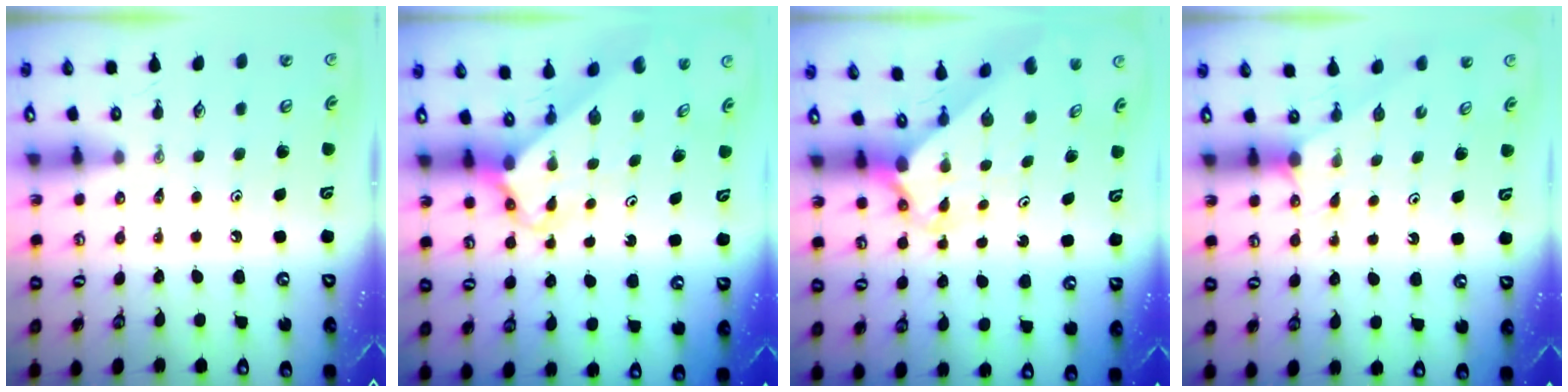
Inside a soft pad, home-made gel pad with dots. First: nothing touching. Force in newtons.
{"total": 2.5, "press": 2.5, "slide": 0.2}
{"total": 2.3, "press": 2.3, "slide": 0.2}
{"total": 2.1, "press": 2.1, "slide": 0.3}